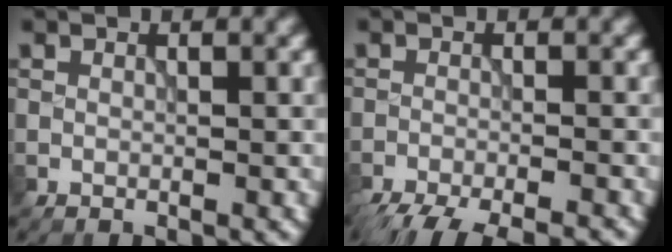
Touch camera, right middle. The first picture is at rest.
{"total": 8.9, "force": [-7.9, 1.8, 3.8], "torque": [-0.060, -0.028, -0.116]}